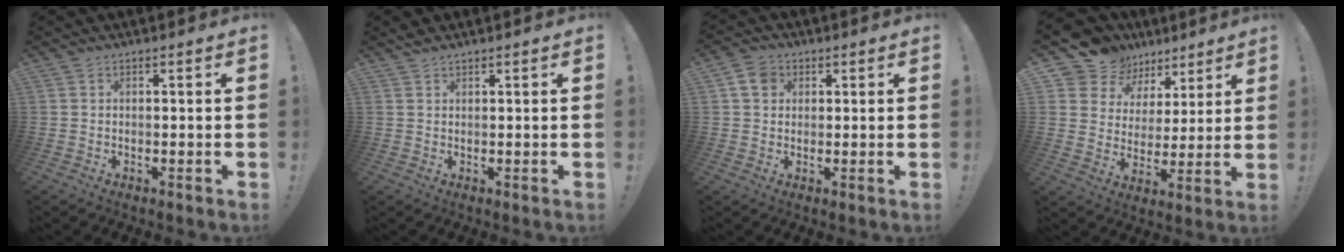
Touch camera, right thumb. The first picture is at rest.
{"total": 1.1, "force": [0.9, 0.2, 0.5], "torque": [-0.008, -0.003, 0.017]}
{"total": 5.7, "force": [2.1, 4.6, 2.6], "torque": [-0.036, 0.001, 0.041]}
{"total": 10.8, "force": [7.6, 7.3, 2.1], "torque": [-0.049, -0.061, 0.149]}